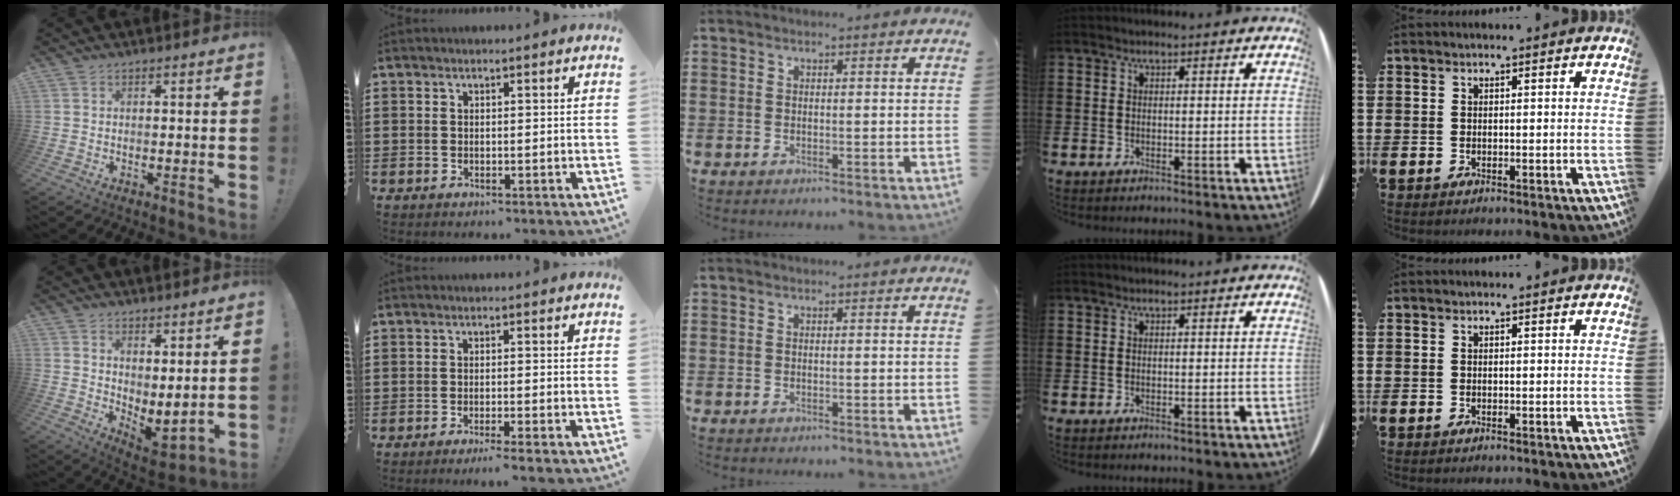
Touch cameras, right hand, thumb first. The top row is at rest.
{"thumb": {"total": 5.0, "force": [3.0, 2.0, 3.4], "torque": [-0.037, -0.048, 0.063]}, "index": {"total": 1.5, "force": [-1.2, -0.3, 0.9], "torque": [-0.015, -0.002, -0.022]}}